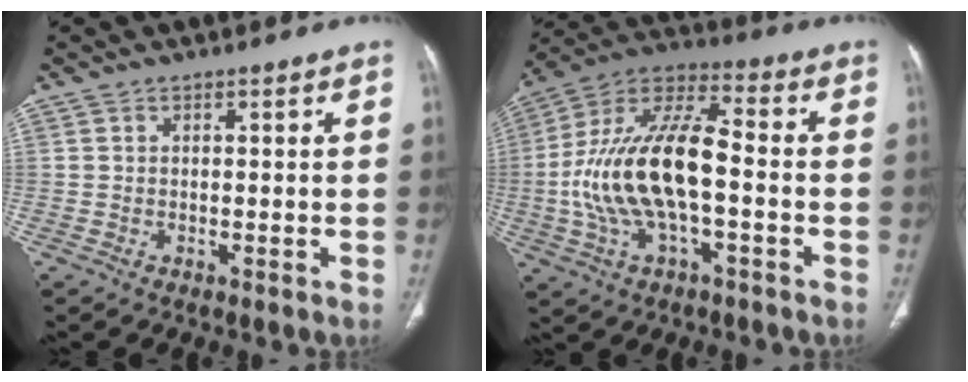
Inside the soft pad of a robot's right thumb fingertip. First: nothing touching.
{"total": 19.2, "force": [-2.6, 8.4, 17.1], "torque": [-0.339, 0.038, -0.048]}